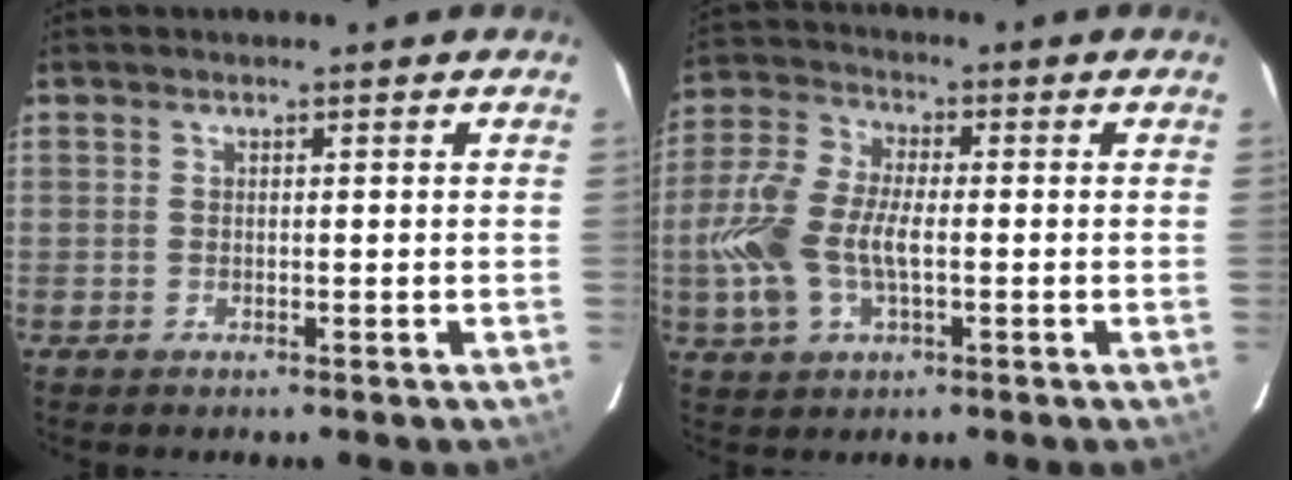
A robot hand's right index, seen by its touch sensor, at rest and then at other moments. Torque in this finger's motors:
{"motor_torque": [0.31, -0.14, 0.28, 0.16]}